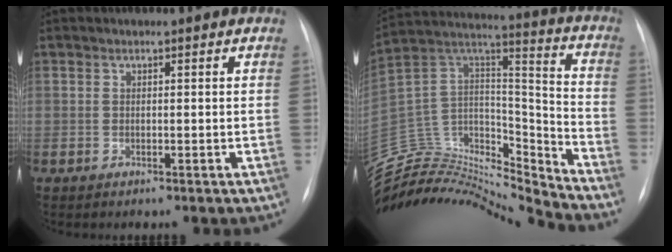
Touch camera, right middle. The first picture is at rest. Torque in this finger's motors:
{"motor_torque": [-0.78, -1.02, -0.20, -0.04]}